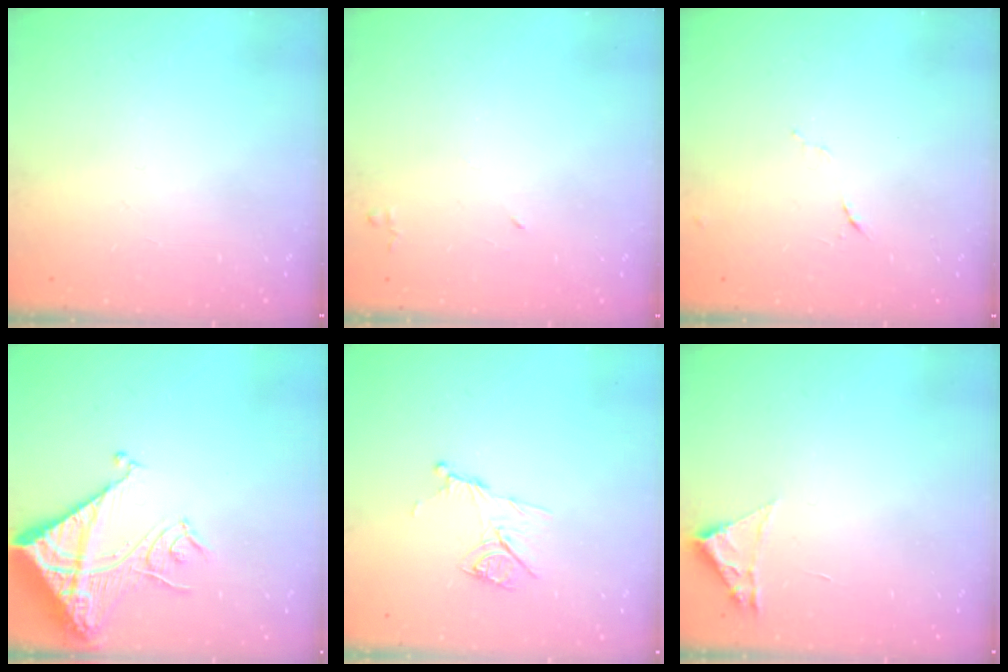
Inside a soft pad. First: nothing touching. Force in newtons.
{"total": 4.0, "press": 3.9, "slide": 0.7}
{"total": 5.2, "press": 5.1, "slide": 0.8}
{"total": 15.6, "press": 15.4, "slide": 1.8}
{"total": 9.2, "press": 9.2, "slide": 0.2}
{"total": 1.8, "press": 1.8, "slide": 0.2}